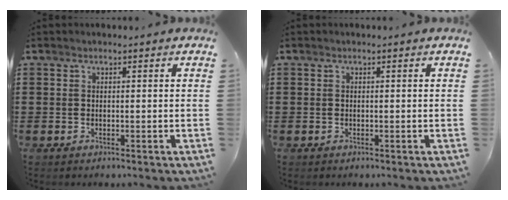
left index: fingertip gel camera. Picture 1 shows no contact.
{"total": 0.0}